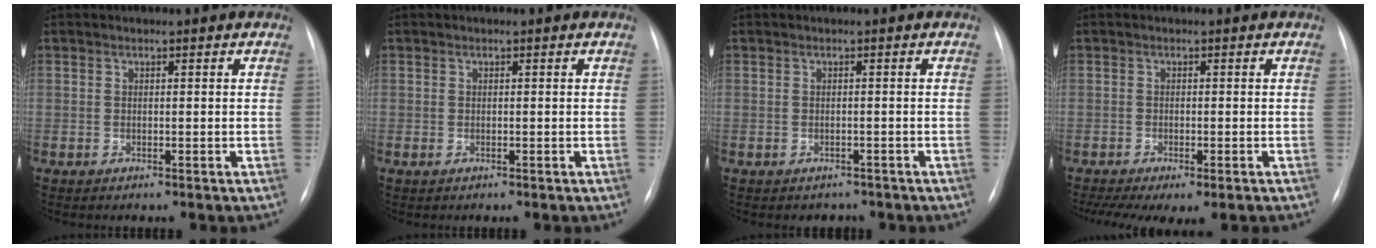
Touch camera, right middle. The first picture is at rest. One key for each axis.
{"total": 0.0}
{"total": 2.2, "fx": -1.8, "fy": 1.3, "fz": 0.1, "tx": -0.005, "ty": 0.007, "tz": -0.022}
{"total": 8.9, "fx": -6.2, "fy": 2.6, "fz": 5.8, "tx": -0.096, "ty": -0.010, "tz": -0.092}